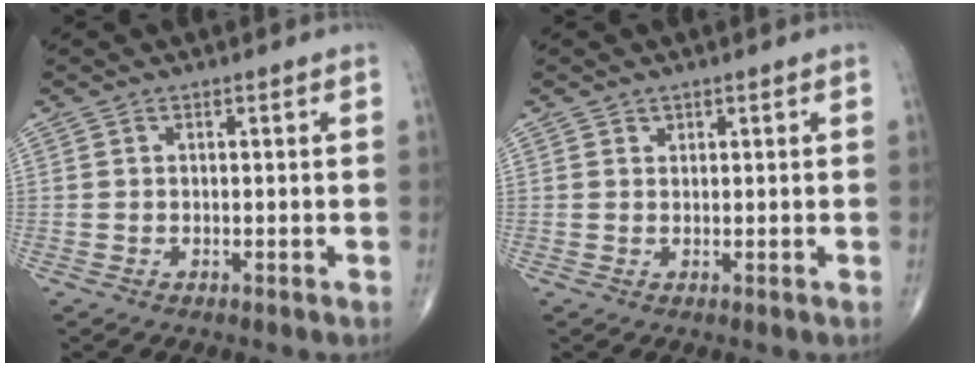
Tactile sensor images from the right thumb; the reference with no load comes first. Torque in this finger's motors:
{"motor_torque": [-0.43, 0.12, 0.21, 0.18, 0.00]}